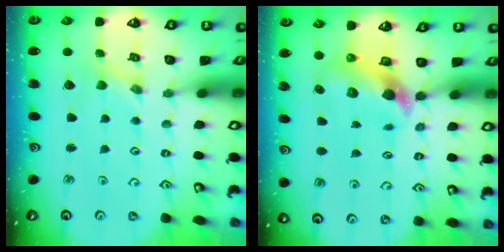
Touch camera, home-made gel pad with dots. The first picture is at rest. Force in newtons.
{"total": 6.2, "press": 6.2, "slide": 0.4}